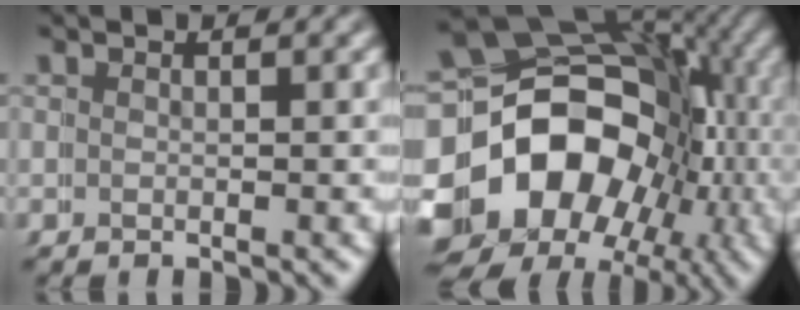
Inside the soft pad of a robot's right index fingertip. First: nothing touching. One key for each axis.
{"total": 24.0, "fx": -2.9, "fy": 19.7, "fz": 13.5, "tx": -0.247, "ty": -0.069, "tz": -0.038}